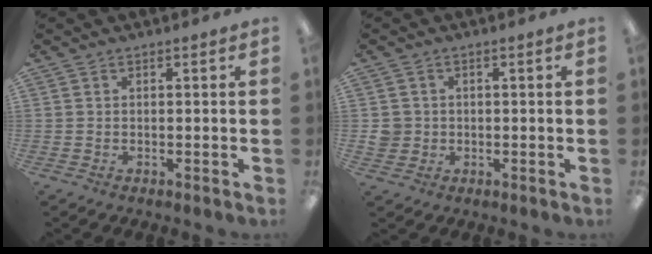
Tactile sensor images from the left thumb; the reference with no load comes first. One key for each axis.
{"total": 3.4, "fx": -0.1, "fy": 3.4, "fz": 0.5, "tx": -0.006, "ty": 0.004, "tz": -0.002}